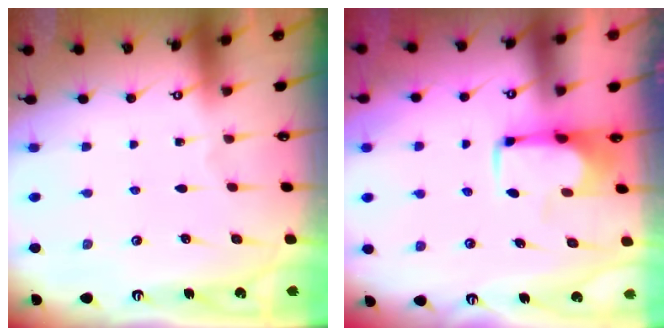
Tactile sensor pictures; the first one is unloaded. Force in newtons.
{"total": 1.5, "press": 1.4, "slide": 0.6}